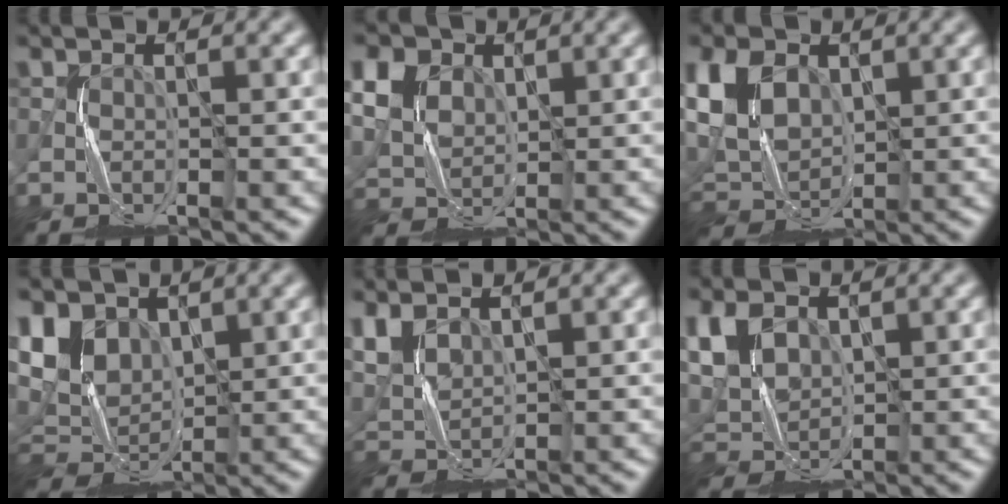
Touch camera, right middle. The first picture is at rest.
{"total": 10.9, "force": [5.0, 7.7, 5.9], "torque": [-0.142, 0.034, 0.075]}
{"total": 6.3, "force": [1.7, 4.6, 3.9], "torque": [-0.103, 0.004, 0.027]}
{"total": 7.9, "force": [2.6, 5.7, 4.9], "torque": [-0.116, 0.008, 0.051]}
{"total": 4.4, "force": [2.6, 2.3, 2.7], "torque": [-0.076, 0.007, 0.052]}
{"total": 5.5, "force": [1.8, 3.9, 3.5], "torque": [-0.094, 0.005, 0.030]}